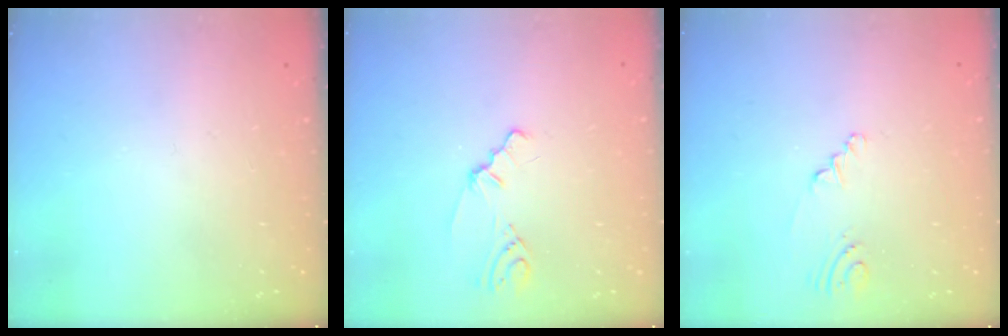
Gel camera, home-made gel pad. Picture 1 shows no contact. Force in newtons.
{"total": 1.4, "press": 1.4, "slide": 0.4}
{"total": 2.0, "press": 1.6, "slide": 1.2}